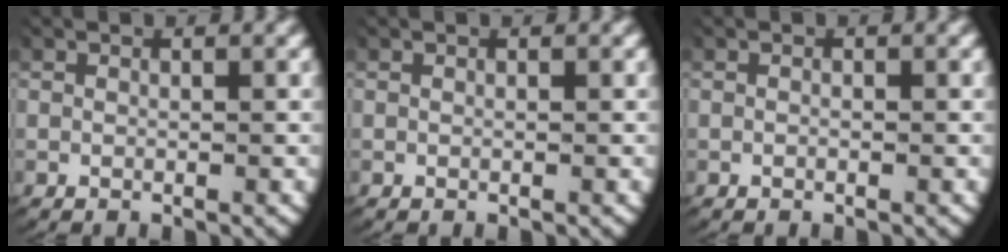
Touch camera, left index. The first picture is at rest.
{"total": 0.0}
{"total": 0.0}